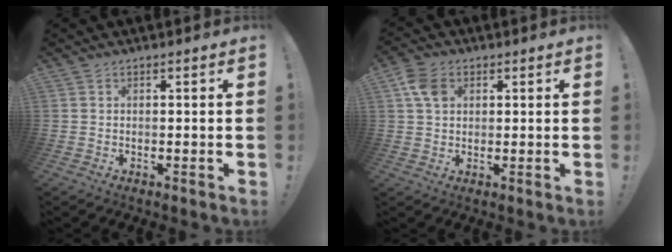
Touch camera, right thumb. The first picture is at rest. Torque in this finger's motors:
{"motor_torque": [0.57, 1.07, 0.52, 0.03, 0.01]}